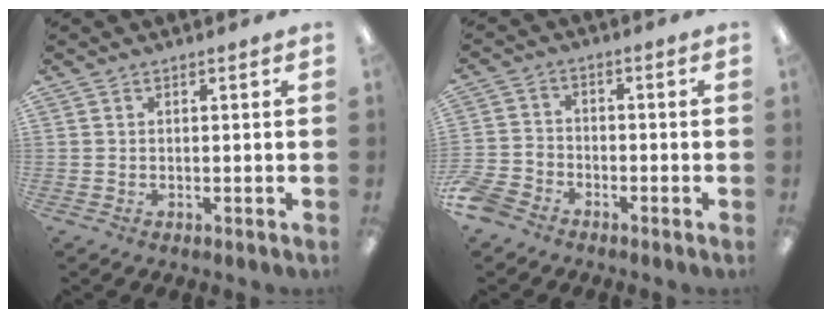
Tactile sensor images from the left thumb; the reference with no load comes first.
{"total": 6.1, "force": [-4.9, 3.0, 2.2], "torque": [-0.050, 0.021, -0.095]}